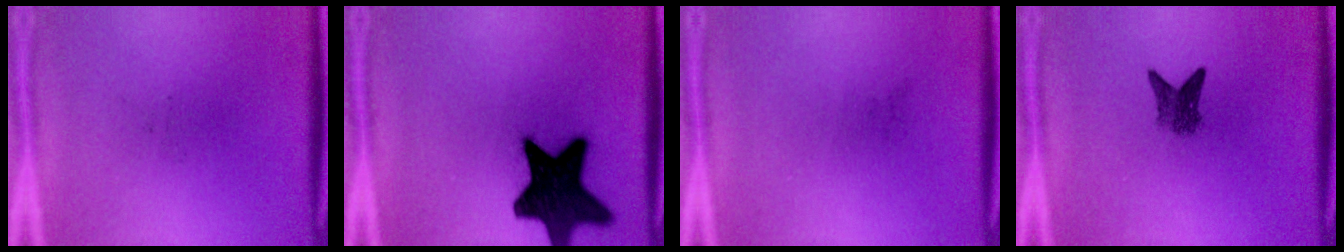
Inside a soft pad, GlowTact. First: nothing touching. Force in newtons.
{"total": 17.1}
{"total": 0.0}
{"total": 2.8}